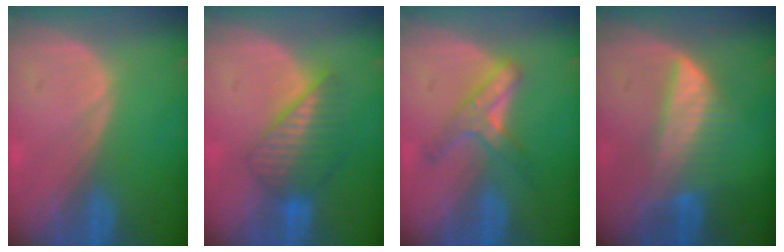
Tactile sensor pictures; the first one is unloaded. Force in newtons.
{"total": 6.3, "press": 6.1, "slide": 1.4}
{"total": 5.1, "press": 5.1, "slide": 0.3}
{"total": 6.3, "press": 6.3, "slide": 0.2}